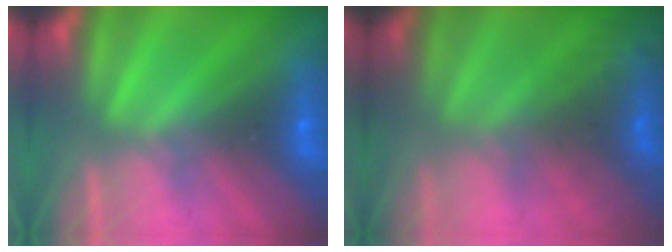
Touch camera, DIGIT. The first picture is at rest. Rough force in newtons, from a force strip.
{"total": 8.8}